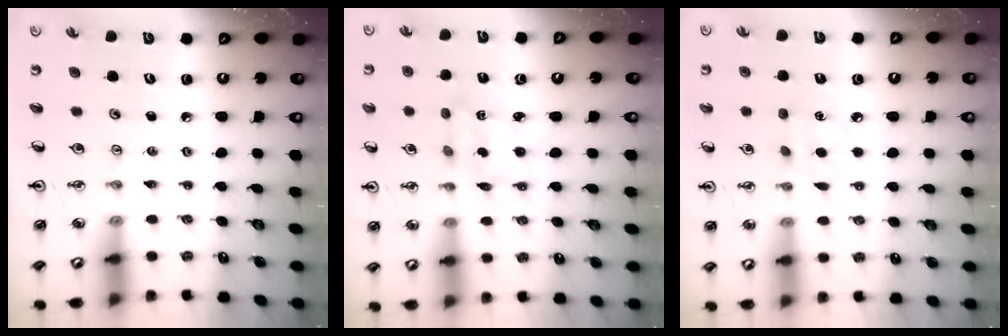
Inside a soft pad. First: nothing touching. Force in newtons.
{"total": 2.2, "press": 2.1, "slide": 0.7}
{"total": 6.1, "press": 6.1, "slide": 0.7}